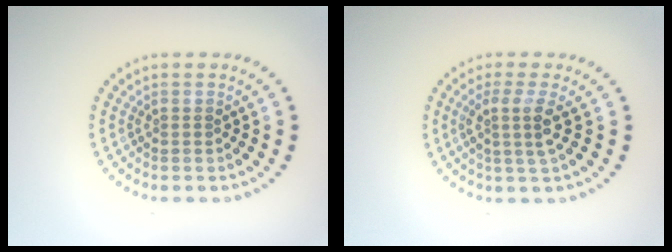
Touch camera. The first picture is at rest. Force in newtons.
{"total": 2.7, "press": 2.0, "slide": 1.9}